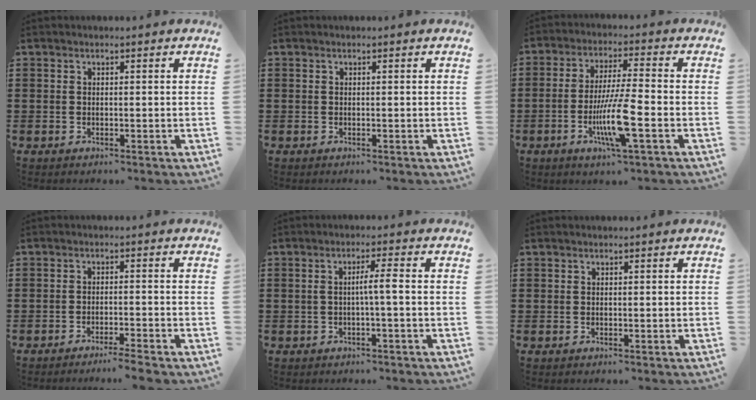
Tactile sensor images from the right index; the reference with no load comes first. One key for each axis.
{"total": 0.0}
{"total": 9.7, "fx": -3.3, "fy": 1.2, "fz": 9.1, "tx": -0.180, "ty": -0.015, "tz": -0.063}
{"total": 2.5, "fx": -2.4, "fy": -0.4, "fz": 0.9, "tx": -0.016, "ty": 0.000, "tz": -0.047}
{"total": 3.0, "fx": -0.3, "fy": -0.2, "fz": 3.0, "tx": -0.056, "ty": -0.003, "tz": -0.010}
{"total": 0.0}